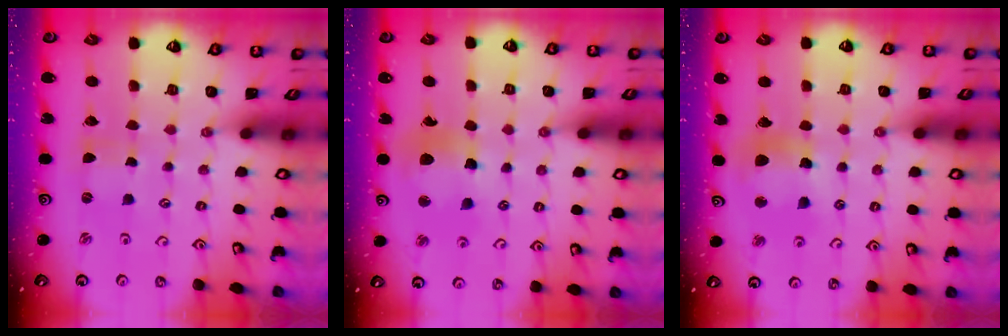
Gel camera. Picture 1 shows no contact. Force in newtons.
{"total": 11.1, "press": 11.1, "slide": 0.6}
{"total": 11.1, "press": 10.8, "slide": 2.2}